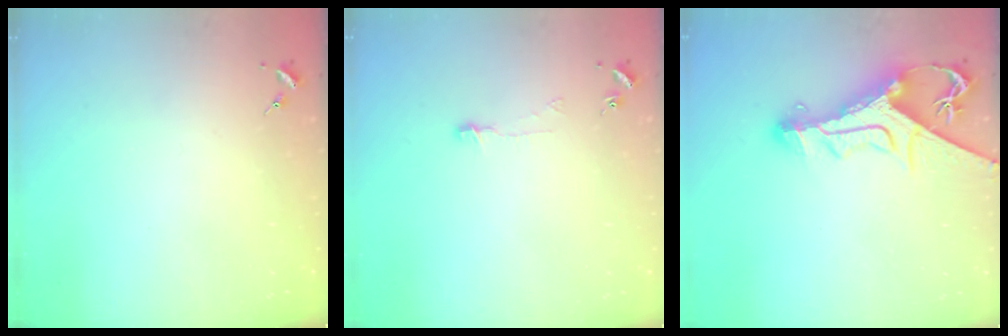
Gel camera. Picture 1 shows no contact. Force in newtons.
{"total": 4.2, "press": 4.1, "slide": 0.4}
{"total": 14.2, "press": 14.2, "slide": 1.5}